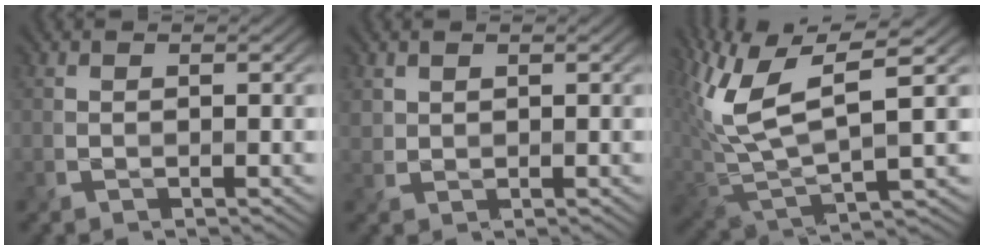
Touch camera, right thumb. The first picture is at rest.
{"total": 1.4, "force": [1.0, 0.9, 0.1], "torque": [-0.013, -0.003, 0.027]}
{"total": 11.6, "force": [4.0, 4.6, 9.9], "torque": [-0.225, 0.002, 0.084]}